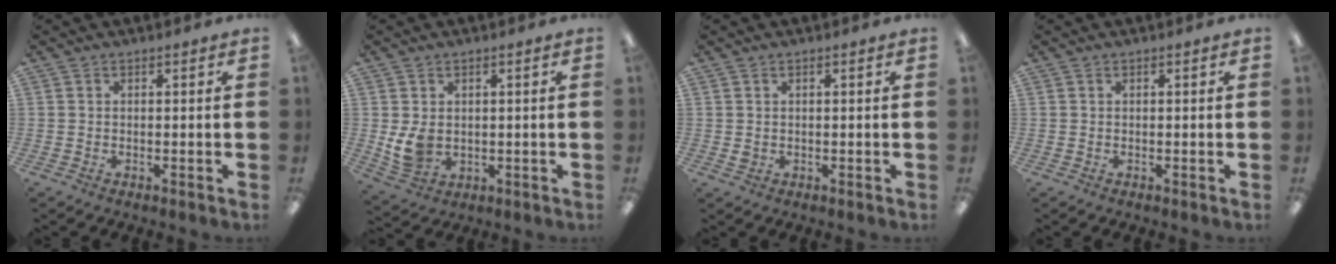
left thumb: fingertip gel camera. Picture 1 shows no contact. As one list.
[{"total": 5.8, "force": [0.9, 4.3, 3.7], "torque": [-0.073, -0.007, 0.017]}, {"total": 1.0, "force": [0.4, 0.8, 0.6], "torque": [-0.012, 0.004, 0.006]}, {"total": 0.0}]